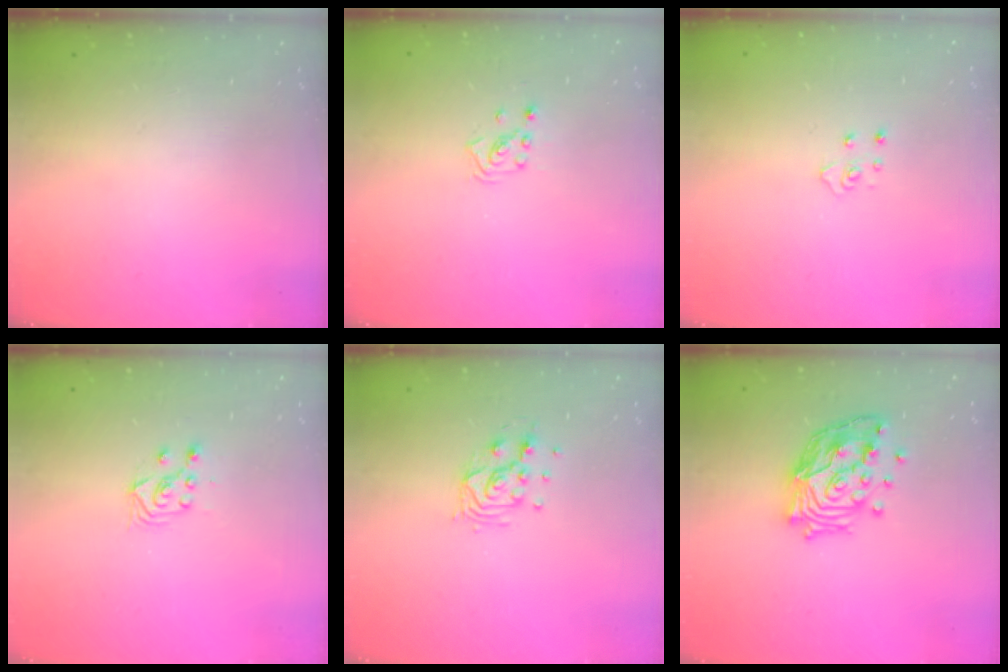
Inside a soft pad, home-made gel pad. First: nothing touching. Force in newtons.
{"total": 1.4, "press": 1.4, "slide": 0.1}
{"total": 4.1, "press": 4.0, "slide": 0.5}
{"total": 4.0, "press": 3.8, "slide": 1.1}
{"total": 9.0, "press": 8.9, "slide": 1.5}
{"total": 18.0, "press": 17.9, "slide": 2.4}